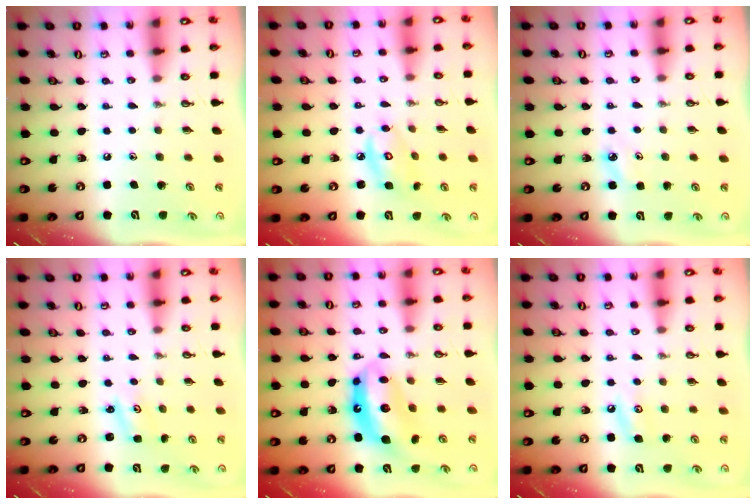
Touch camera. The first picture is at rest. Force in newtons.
{"total": 7.2, "press": 7.2, "slide": 0.4}
{"total": 4.7, "press": 4.6, "slide": 0.4}
{"total": 2.0, "press": 2.0, "slide": 0.2}
{"total": 12.6, "press": 12.6, "slide": 0.9}
{"total": 5.3, "press": 5.2, "slide": 0.4}